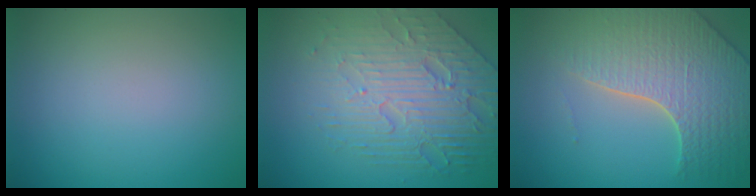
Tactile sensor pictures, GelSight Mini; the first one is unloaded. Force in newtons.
{"total": 7.7, "press": 5.3, "slide": 5.5}
{"total": 6.2, "press": 5.2, "slide": 3.4}